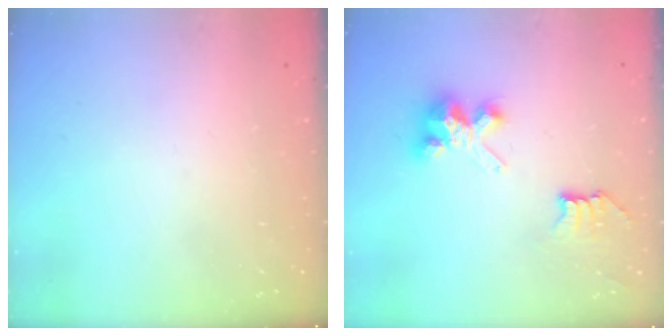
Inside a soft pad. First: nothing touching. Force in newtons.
{"total": 6.6, "press": 6.6, "slide": 0.1}